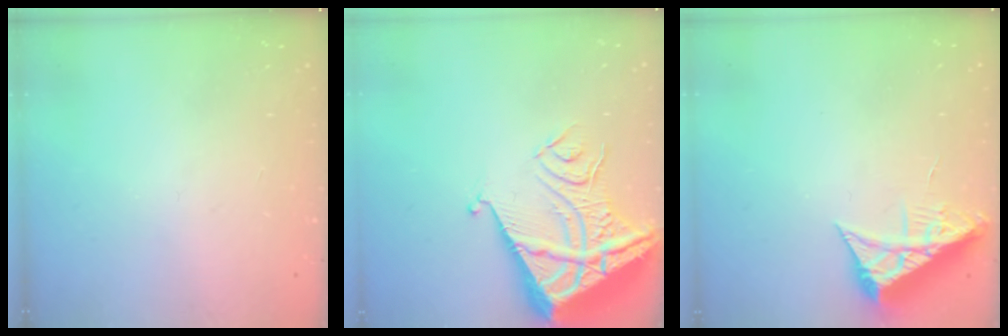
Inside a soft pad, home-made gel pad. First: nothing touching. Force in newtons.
{"total": 11.5, "press": 11.5, "slide": 1.2}
{"total": 7.3, "press": 7.3, "slide": 0.2}